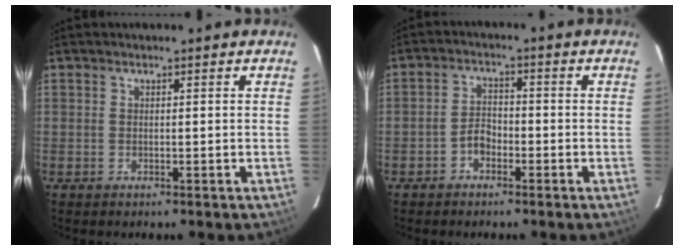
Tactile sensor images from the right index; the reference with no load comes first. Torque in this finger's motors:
{"motor_torque": [1.06, -0.13, 0.05, 0.00]}